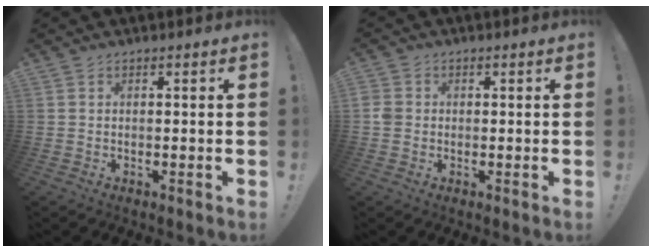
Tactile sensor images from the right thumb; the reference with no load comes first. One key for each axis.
{"total": 3.0, "fx": -0.3, "fy": 2.6, "fz": 1.4, "tx": -0.023, "ty": 0.002, "tz": -0.007}